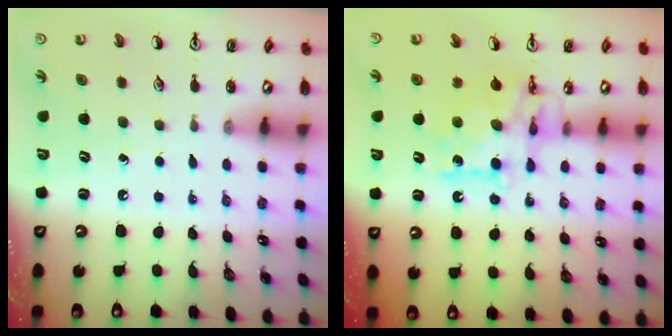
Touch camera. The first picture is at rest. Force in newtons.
{"total": 9.5, "press": 9.5, "slide": 0.9}